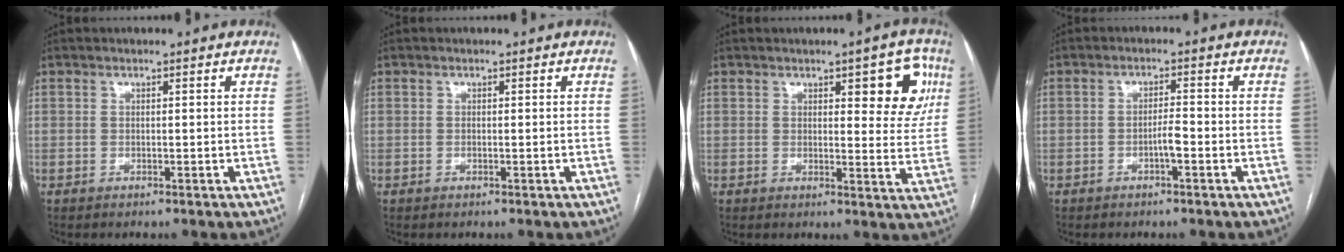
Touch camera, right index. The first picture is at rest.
{"total": 0.0}
{"total": 8.1, "force": [3.5, 2.7, 6.8], "torque": [-0.066, 0.007, 0.039]}
{"total": 2.4, "force": [-1.1, 0.2, 2.1], "torque": [-0.034, 0.002, -0.020]}